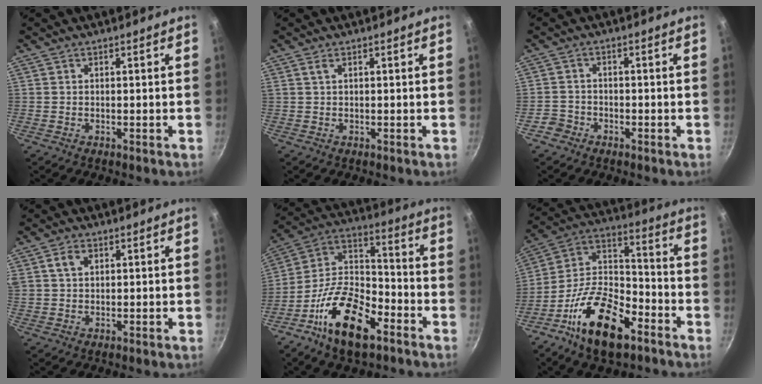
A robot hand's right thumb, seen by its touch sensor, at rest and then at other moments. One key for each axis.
{"total": 1.0, "fx": 0.5, "fy": 0.1, "fz": 0.9, "tx": -0.020, "ty": 0.003, "tz": 0.012}
{"total": 2.9, "fx": -2.0, "fy": 2.1, "fz": 0.3, "tx": 0.002, "ty": 0.027, "tz": -0.035}
{"total": 4.3, "fx": 1.7, "fy": 2.8, "fz": 2.8, "tx": -0.046, "ty": 0.006, "tz": 0.030}
{"total": 18.4, "fx": -9.7, "fy": 8.9, "fz": 12.9, "tx": -0.216, "ty": 0.063, "tz": -0.196}
{"total": 19.5, "fx": -10.5, "fy": 9.5, "fz": 13.4, "tx": -0.220, "ty": 0.067, "tz": -0.206}